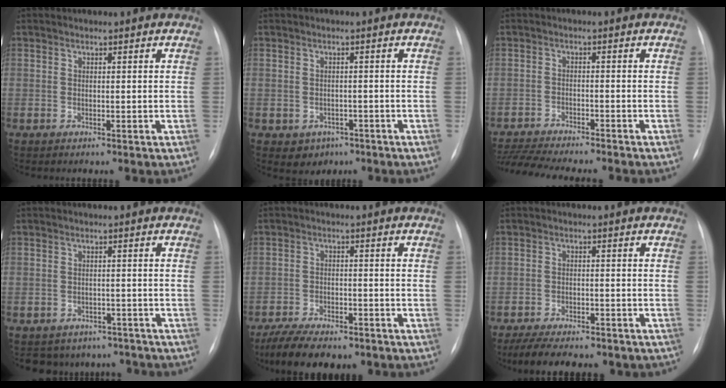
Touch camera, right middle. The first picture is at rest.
{"total": 2.9, "force": [-1.3, 2.4, 0.8], "torque": [-0.009, 0.006, -0.007]}
{"total": 13.3, "force": [-12.0, 1.2, 5.7], "torque": [-0.095, -0.009, -0.179]}
{"total": 8.4, "force": [-7.2, 4.3, 0.4], "torque": [0.003, 0.017, -0.079]}
{"total": 10.6, "force": [-8.3, 3.7, 5.6], "torque": [-0.090, -0.009, -0.125]}
{"total": 12.2, "force": [-10.2, 3.5, 5.7], "torque": [-0.090, -0.003, -0.139]}